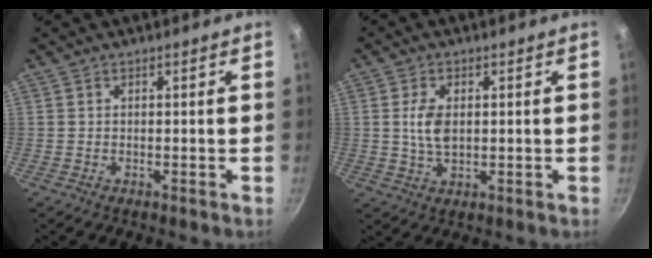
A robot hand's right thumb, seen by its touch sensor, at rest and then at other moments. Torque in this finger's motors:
{"motor_torque": [1.01, 1.18, 1.28, -0.21, 0.26]}